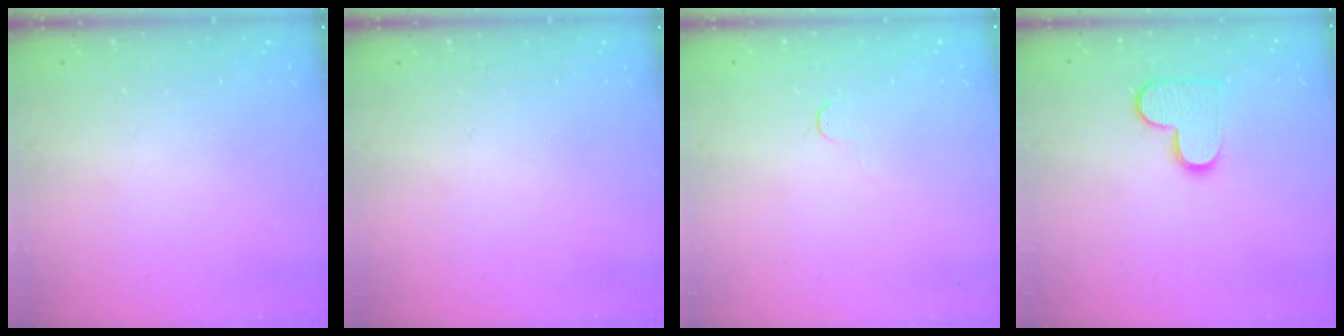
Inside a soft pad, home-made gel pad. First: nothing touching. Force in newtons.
{"total": 0.0}
{"total": 2.8, "press": 2.8, "slide": 0.4}
{"total": 9.6, "press": 9.6, "slide": 0.6}